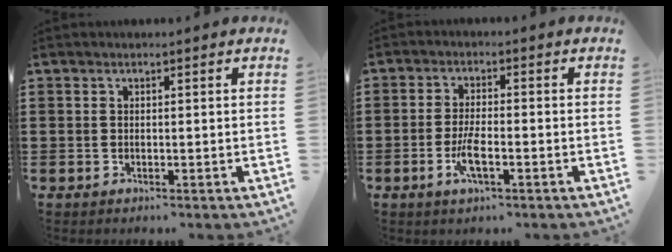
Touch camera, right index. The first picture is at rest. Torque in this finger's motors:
{"motor_torque": [1.05, 1.09, 0.54, 0.16]}